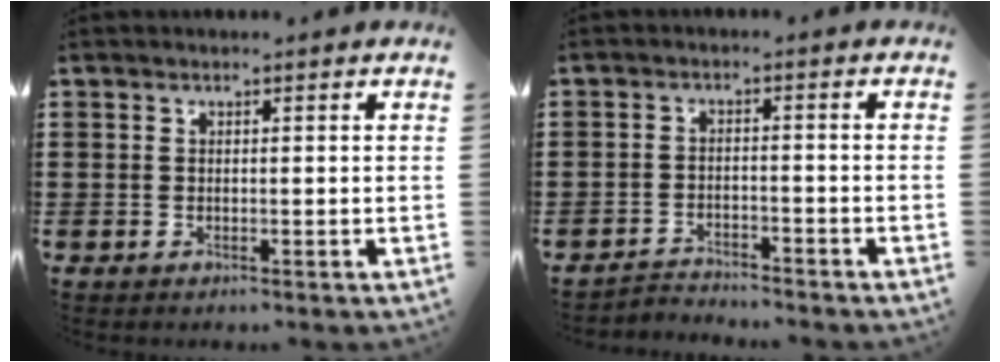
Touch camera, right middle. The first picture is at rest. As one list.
[{"total": 2.6, "force": [-2.6, 0.1, 0.0], "torque": [-0.009, 0.000, -0.058]}]